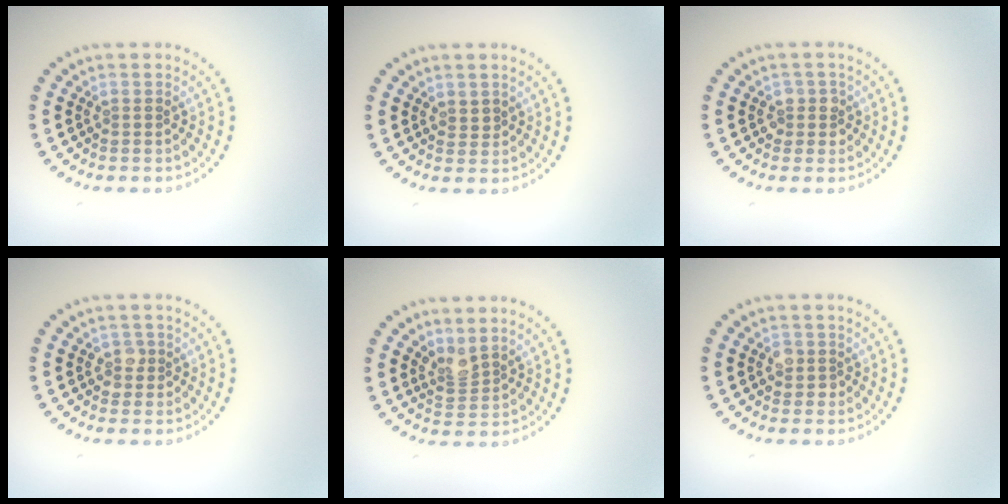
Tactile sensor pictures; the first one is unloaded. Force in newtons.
{"total": 0.7, "press": 0.5, "slide": 0.6}
{"total": 1.8, "press": 1.6, "slide": 0.7}
{"total": 1.4, "press": 1.2, "slide": 0.7}
{"total": 2.1, "press": 1.5, "slide": 1.4}
{"total": 1.5, "press": 1.3, "slide": 0.6}